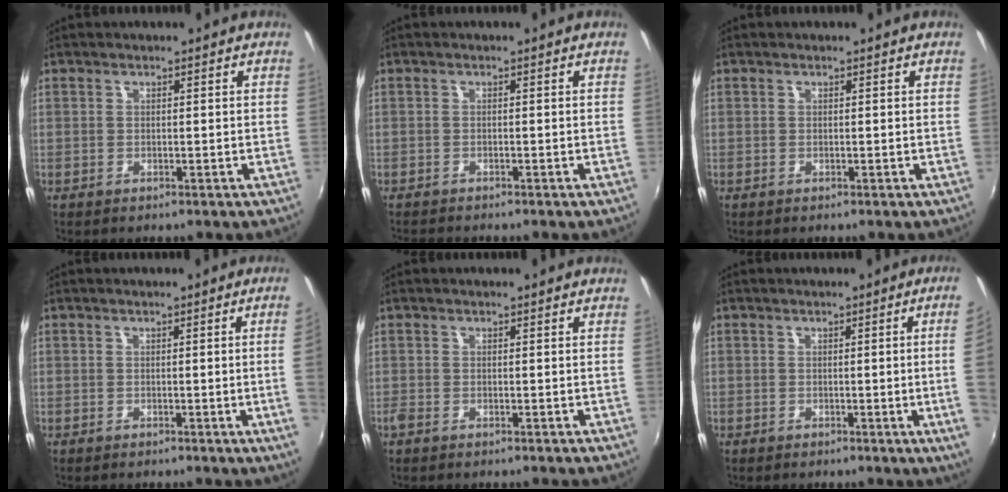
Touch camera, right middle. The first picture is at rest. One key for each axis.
{"total": 2.0, "fx": -1.9, "fy": 0.2, "fz": 0.4, "tx": -0.016, "ty": -0.011, "tz": -0.036}
{"total": 0.0}
{"total": 3.1, "fx": -0.1, "fy": -1.7, "fz": 2.6, "tx": -0.047, "ty": -0.011, "tz": 0.007}
{"total": 1.2, "fx": -1.0, "fy": 0.5, "fz": 0.5, "tx": -0.011, "ty": -0.004, "tz": -0.021}
{"total": 6.1, "fx": -0.2, "fy": -1.3, "fz": 6.0, "tx": -0.076, "ty": -0.011, "tz": 0.000}